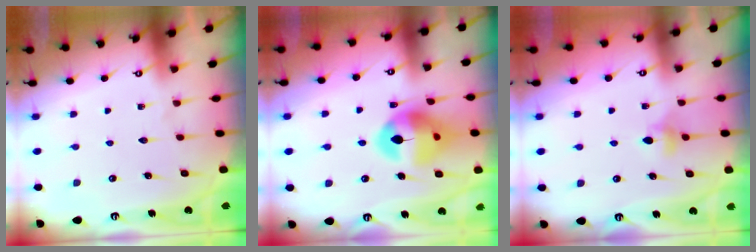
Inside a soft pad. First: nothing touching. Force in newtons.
{"total": 14.3, "press": 14.2, "slide": 1.6}
{"total": 4.9, "press": 4.8, "slide": 0.9}